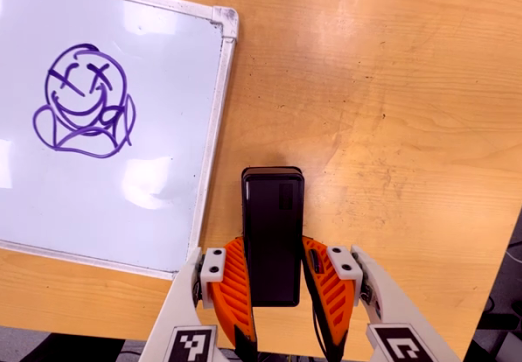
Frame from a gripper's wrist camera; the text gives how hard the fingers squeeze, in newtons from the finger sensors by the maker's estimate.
{"total": 4.3, "left": 3.1, "right": 5.6}